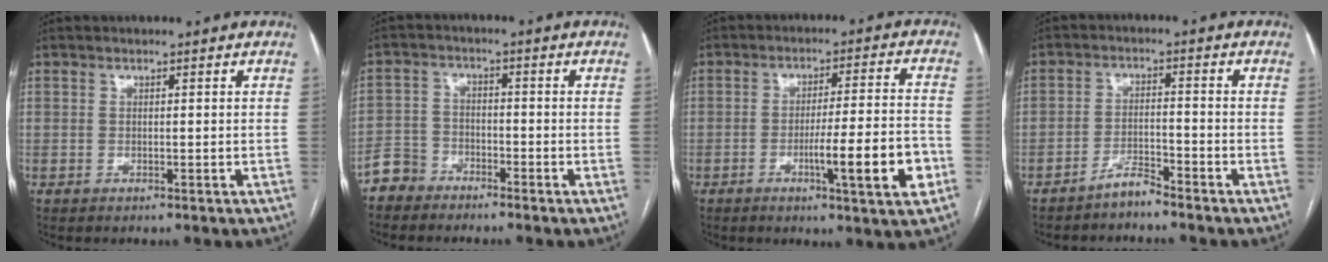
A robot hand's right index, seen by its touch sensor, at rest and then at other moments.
{"total": 4.2, "force": [-3.6, 2.2, -0.2], "torque": [0.006, 0.003, -0.077]}
{"total": 11.4, "force": [-4.2, 0.0, 10.6], "torque": [-0.163, -0.006, -0.063]}
{"total": 3.1, "force": [-3.0, 0.3, 1.0], "torque": [-0.014, -0.006, -0.057]}